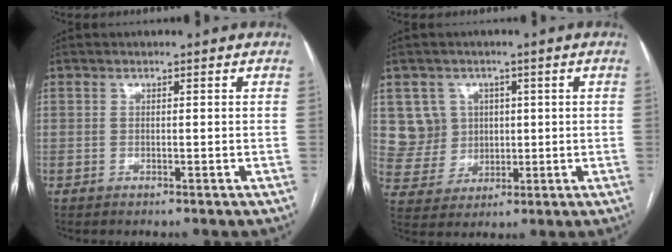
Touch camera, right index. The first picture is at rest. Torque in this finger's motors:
{"motor_torque": [-0.09, 0.03, -0.01, -0.01]}